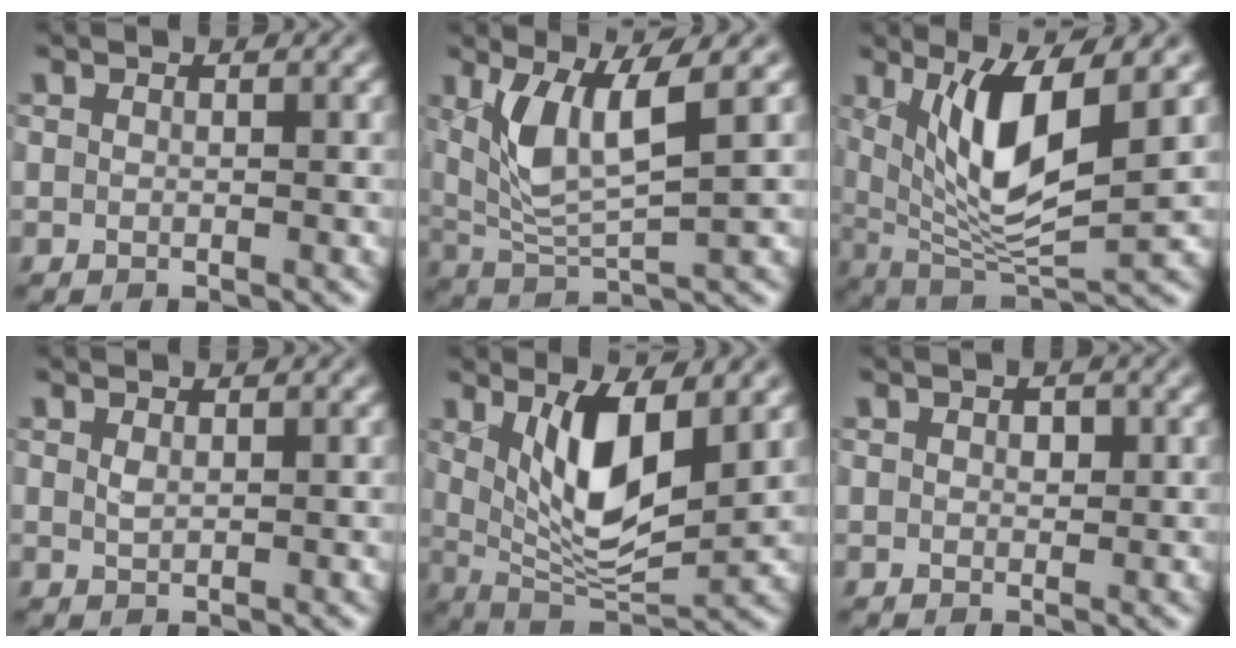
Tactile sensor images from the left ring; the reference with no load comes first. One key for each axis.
{"total": 6.1, "fx": 2.0, "fy": 1.9, "fz": 5.5, "tx": -0.123, "ty": -0.010, "tz": 0.046}
{"total": 8.2, "fx": 2.3, "fy": 2.5, "fz": 7.5, "tx": -0.139, "ty": -0.019, "tz": 0.047}
{"total": 0.8, "fx": 0.4, "fy": 0.4, "fz": 0.6, "tx": -0.017, "ty": -0.001, "tz": 0.010}
{"total": 7.5, "fx": 2.2, "fy": 2.7, "fz": 6.7, "tx": -0.130, "ty": -0.019, "tz": 0.043}
{"total": 1.2, "fx": 0.4, "fy": 0.8, "fz": 0.8, "tx": -0.012, "ty": 0.002, "tz": 0.005}